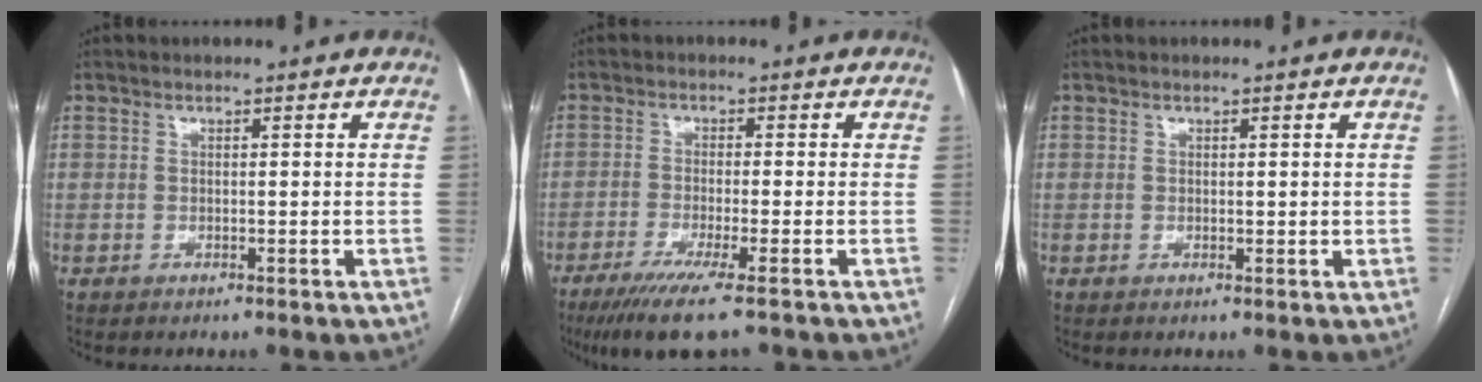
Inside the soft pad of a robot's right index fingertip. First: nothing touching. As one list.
[{"total": 8.3, "force": [-5.8, -0.2, 6.0], "torque": [-0.097, -0.021, -0.093]}, {"total": 0.8, "force": [0.4, 0.6, 0.4], "torque": [0.000, -0.002, 0.006]}]